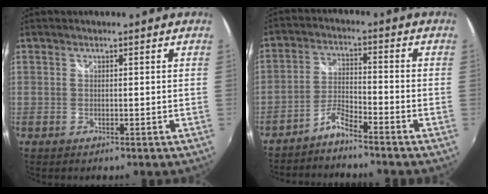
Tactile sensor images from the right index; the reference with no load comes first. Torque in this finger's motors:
{"motor_torque": [0.18, -0.53, -0.08, -0.03]}